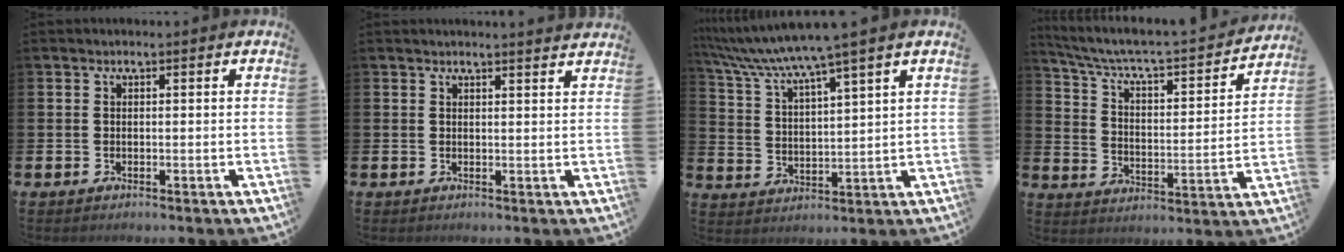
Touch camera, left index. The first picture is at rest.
{"total": 1.5, "force": [1.5, -0.2, 0.1], "torque": [0.008, -0.012, 0.025]}
{"total": 7.1, "force": [6.4, -0.8, 3.0], "torque": [-0.088, -0.036, 0.108]}
{"total": 6.3, "force": [5.6, 1.2, 2.7], "torque": [-0.084, -0.045, 0.086]}